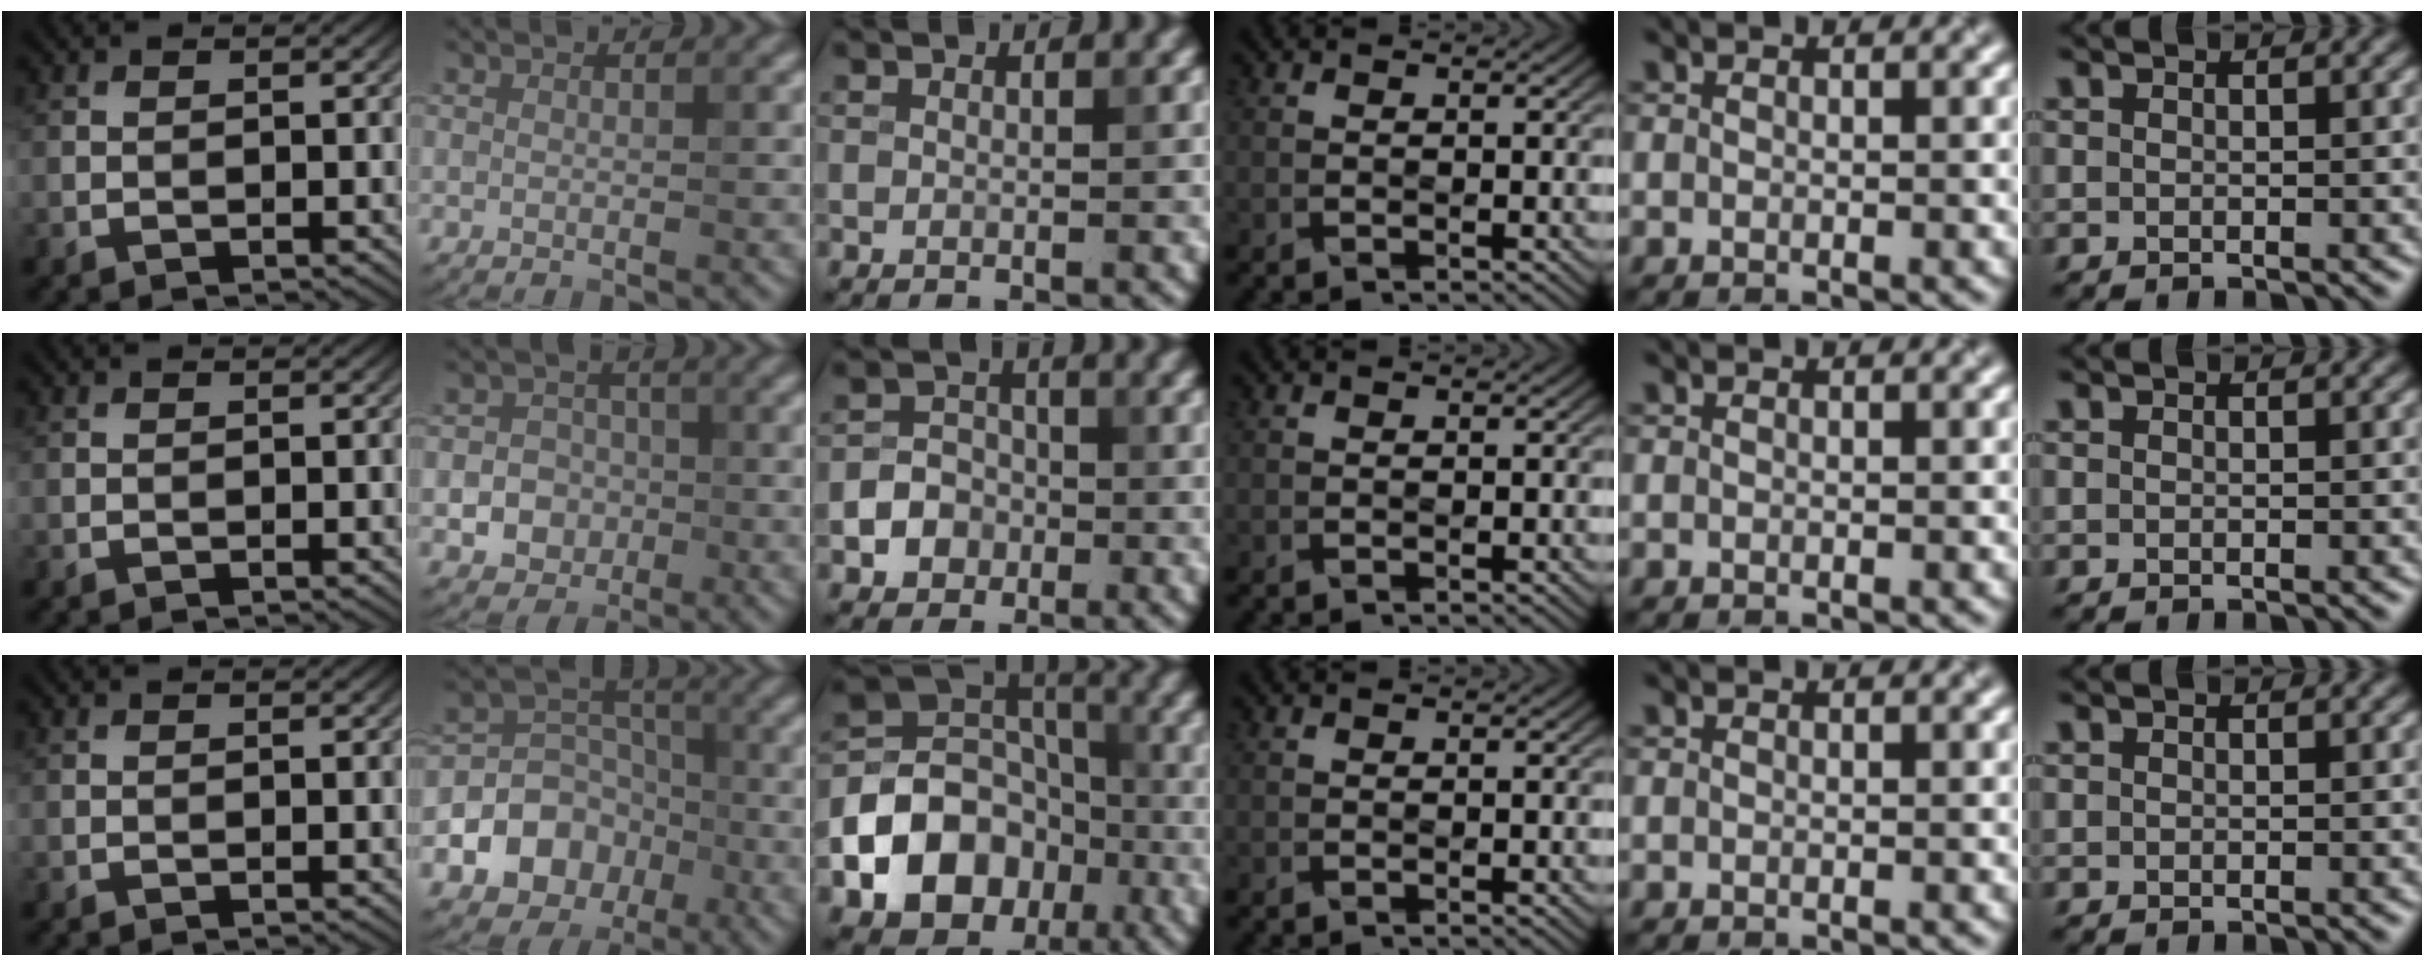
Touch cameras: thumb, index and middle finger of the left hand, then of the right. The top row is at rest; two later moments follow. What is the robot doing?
{"motion": "fold", "object": "origami paper"}